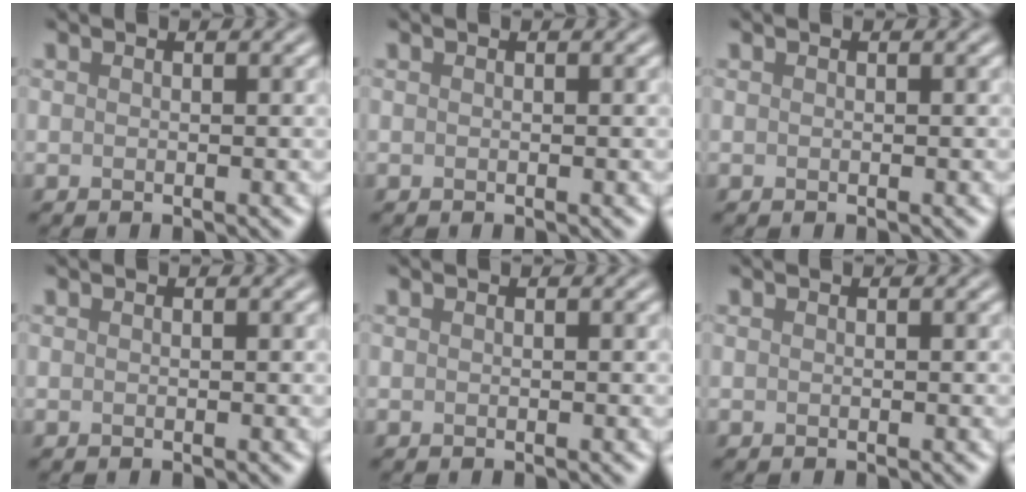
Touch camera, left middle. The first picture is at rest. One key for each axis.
{"total": 0.0}
{"total": 0.0}
{"total": 0.0}
{"total": 0.0}
{"total": 0.0}